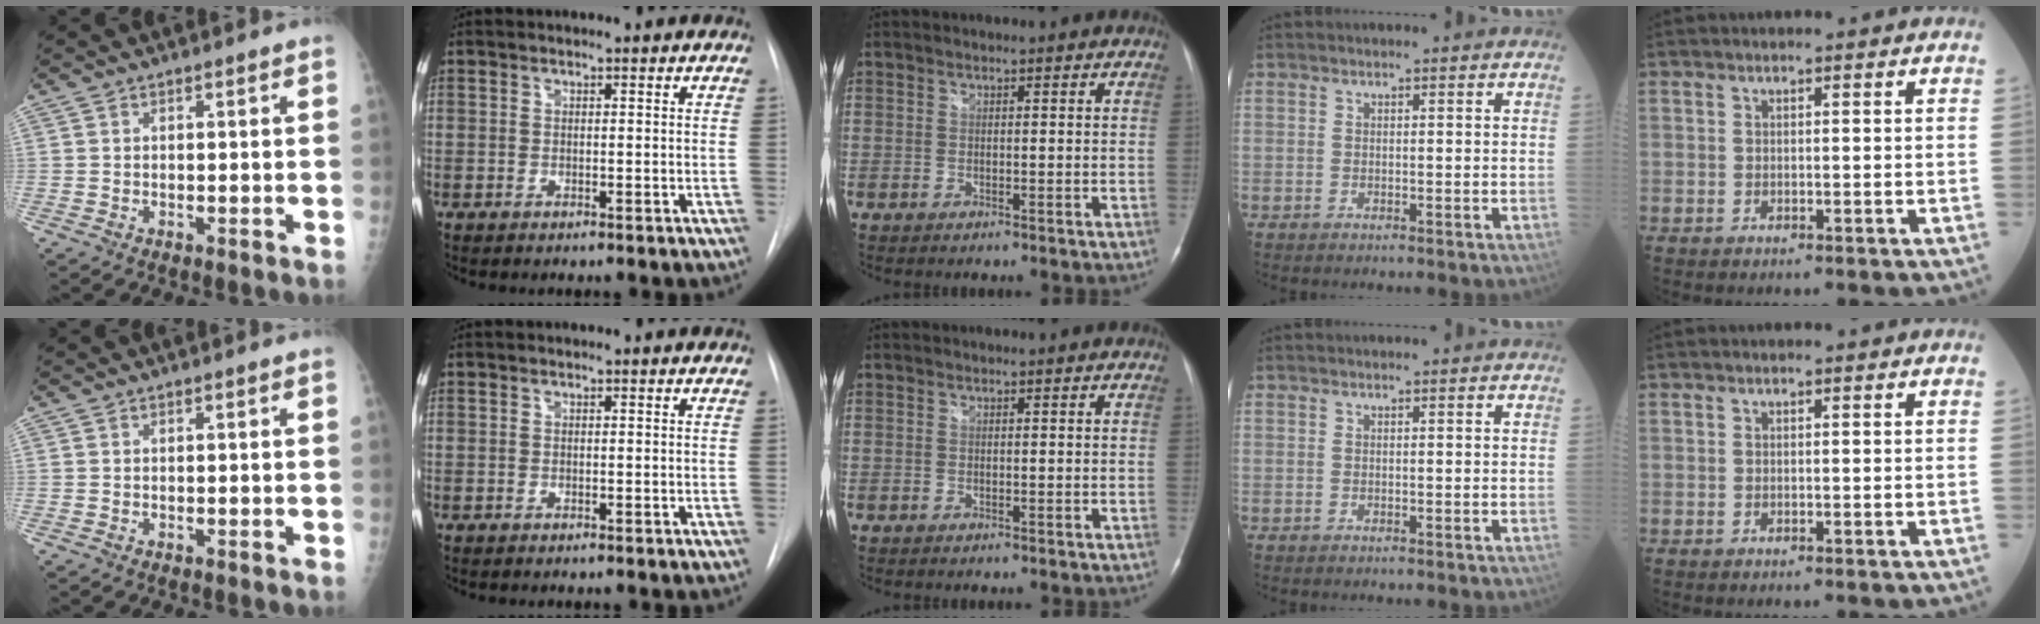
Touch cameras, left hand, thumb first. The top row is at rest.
{}